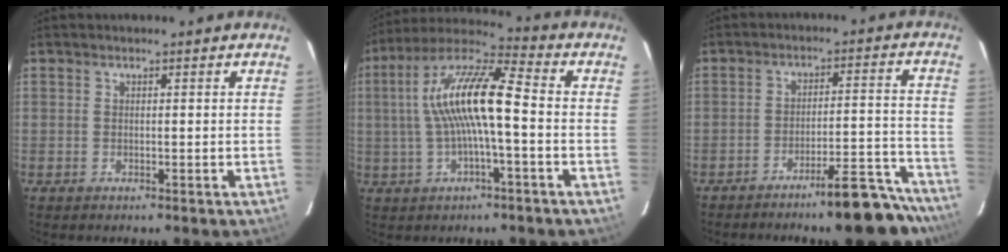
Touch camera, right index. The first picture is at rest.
{"total": 14.0, "force": [-0.2, 2.8, 13.7], "torque": [-0.262, 0.022, -0.009]}
{"total": 13.7, "force": [-12.5, 1.5, 5.4], "torque": [-0.062, 0.030, -0.165]}